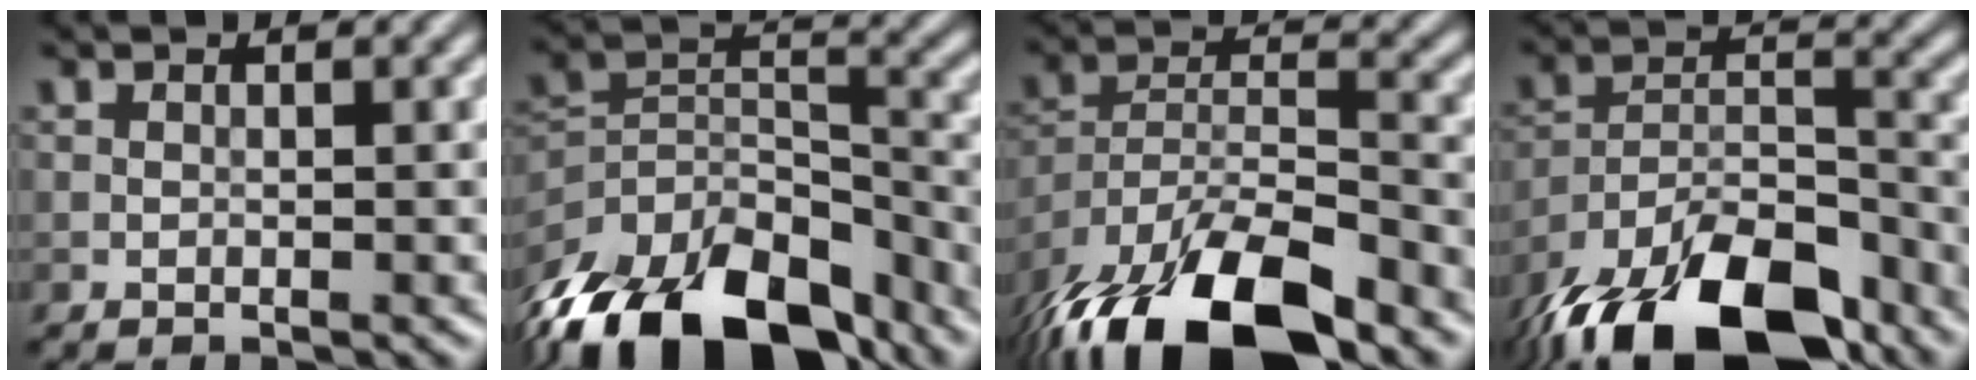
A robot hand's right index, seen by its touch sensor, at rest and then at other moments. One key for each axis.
{"total": 14.7, "fx": -10.1, "fy": 7.6, "fz": 7.5, "tx": -0.165, "ty": 0.011, "tz": -0.170}
{"total": 15.5, "fx": -12.0, "fy": 4.7, "fz": 8.6, "tx": -0.176, "ty": -0.019, "tz": -0.193}
{"total": 16.5, "fx": -12.7, "fy": 6.5, "fz": 8.4, "tx": -0.178, "ty": -0.027, "tz": -0.194}